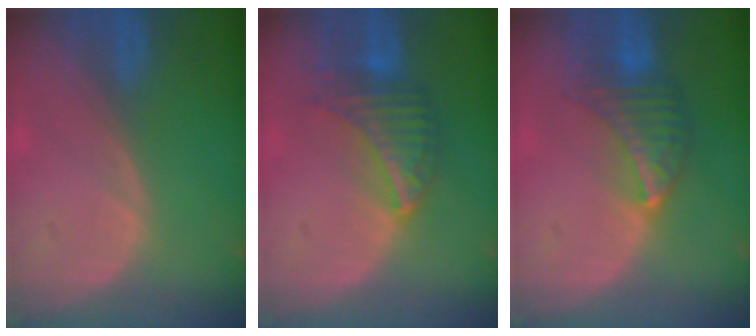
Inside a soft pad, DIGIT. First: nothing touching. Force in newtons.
{"total": 6.5, "press": 6.5, "slide": 1.0}
{"total": 7.1, "press": 6.5, "slide": 3.0}